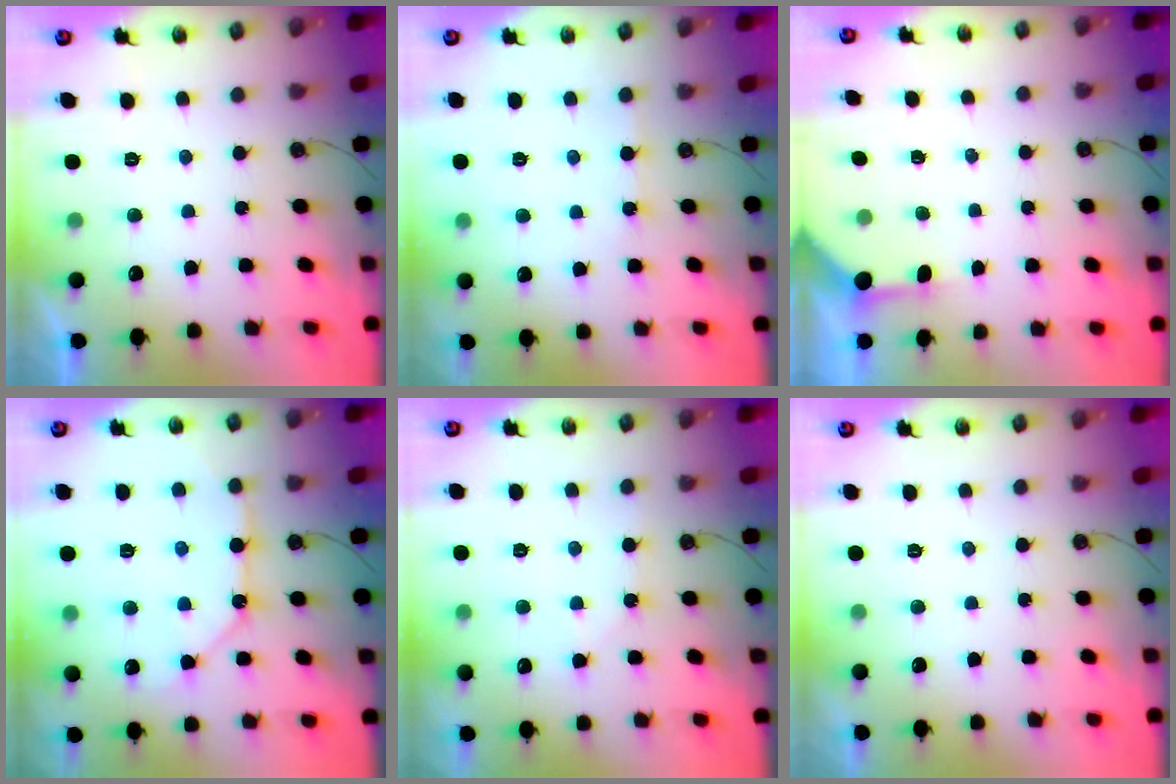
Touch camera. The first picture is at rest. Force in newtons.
{"total": 3.1, "press": 3.0, "slide": 0.5}
{"total": 3.0, "press": 3.0, "slide": 0.4}
{"total": 9.9, "press": 9.8, "slide": 0.9}
{"total": 4.6, "press": 4.6, "slide": 0.7}
{"total": 0.7, "press": 0.4, "slide": 0.7}